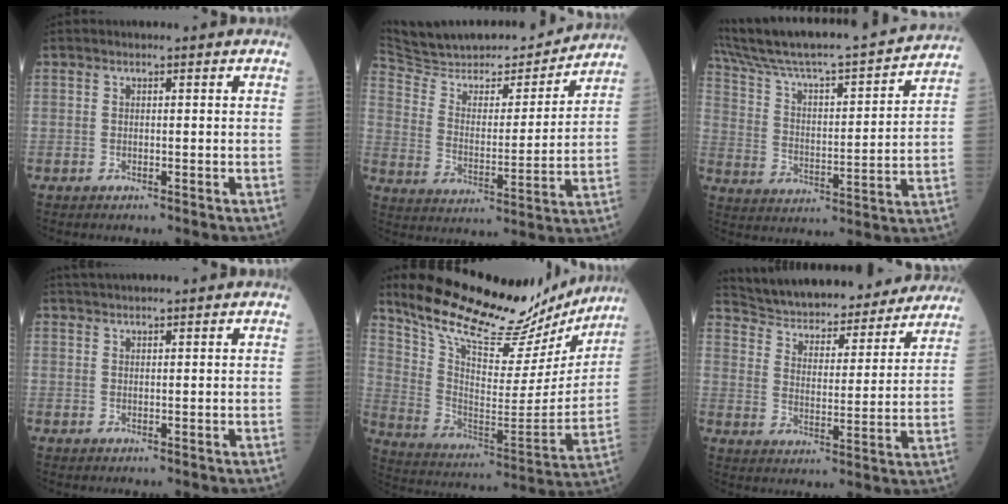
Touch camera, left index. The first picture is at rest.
{"total": 20.3, "force": [18.9, 4.4, 5.8], "torque": [-0.095, -0.006, 0.285]}
{"total": 25.1, "force": [22.5, 2.0, 10.8], "torque": [-0.179, -0.005, 0.331]}
{"total": 5.8, "force": [5.3, 0.3, 2.3], "torque": [-0.028, 0.038, 0.082]}
{"total": 27.2, "force": [24.3, 6.3, 10.6], "torque": [-0.173, -0.039, 0.351]}
{"total": 25.0, "force": [23.0, 6.0, 7.8], "torque": [-0.123, -0.015, 0.309]}